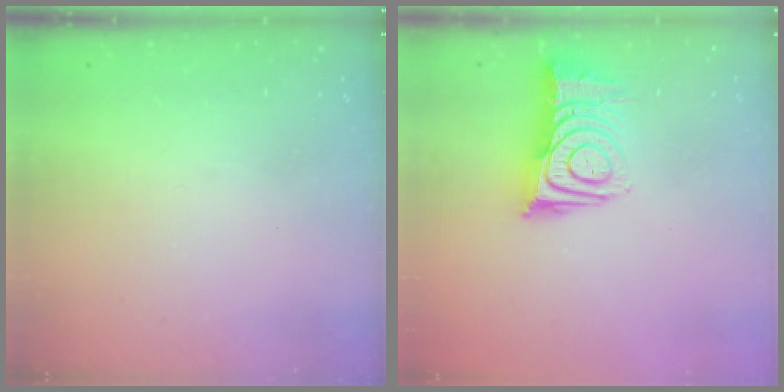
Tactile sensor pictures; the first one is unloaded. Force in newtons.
{"total": 12.6, "press": 12.5, "slide": 1.0}